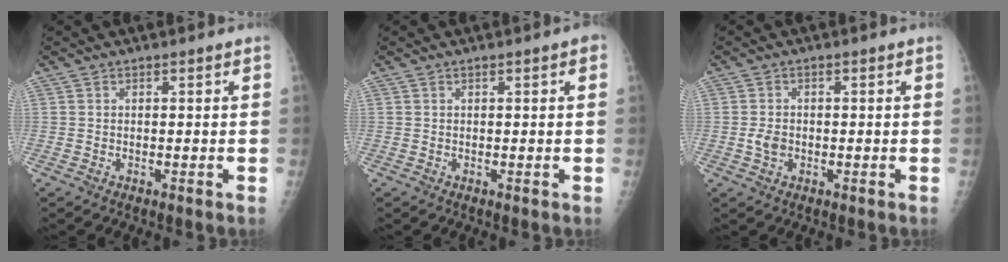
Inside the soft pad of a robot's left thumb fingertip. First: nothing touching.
{"total": 1.2, "force": [0.4, 0.3, 1.1], "torque": [-0.015, 0.005, 0.003]}
{"total": 2.5, "force": [-0.6, 1.9, 1.5], "torque": [-0.021, 0.003, -0.010]}